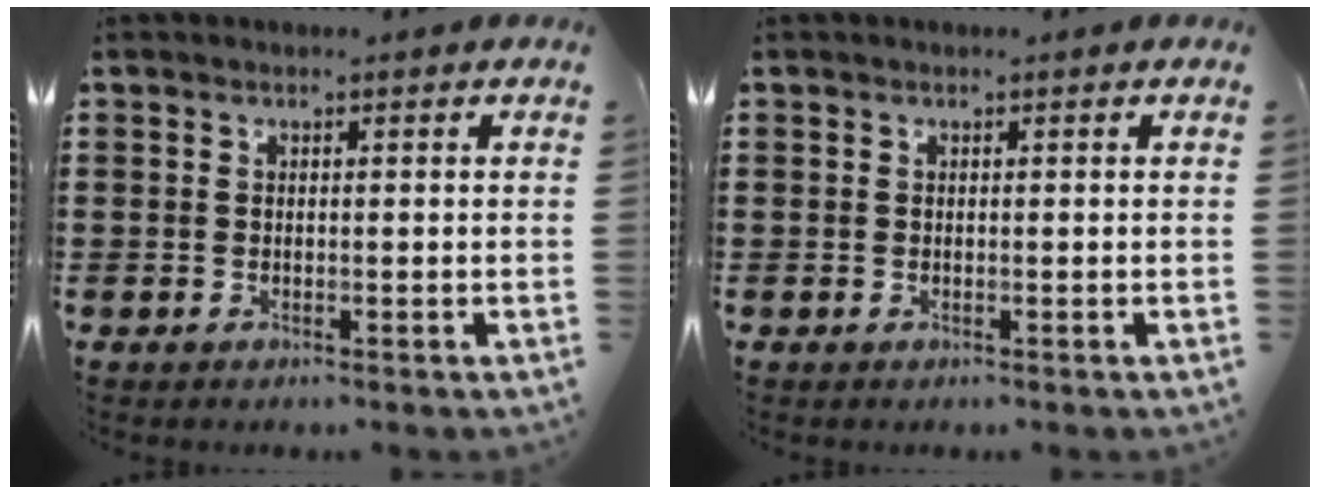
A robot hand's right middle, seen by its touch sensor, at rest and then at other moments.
{"total": 0.0}